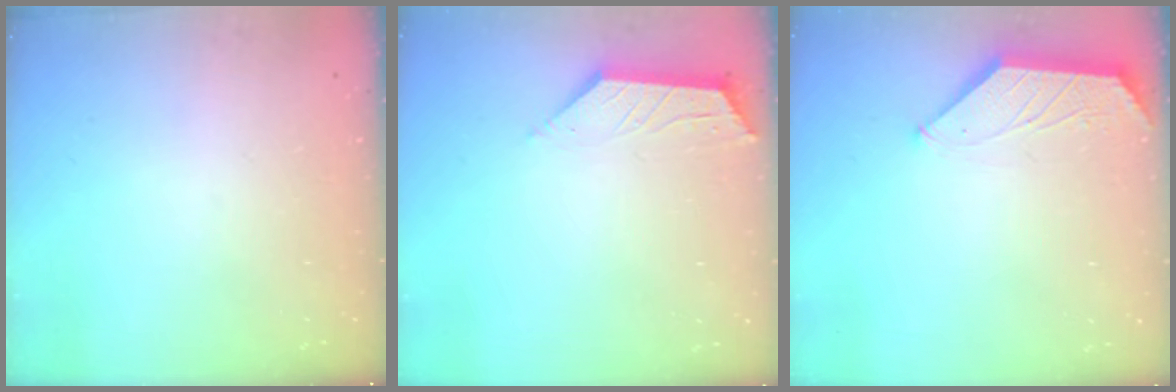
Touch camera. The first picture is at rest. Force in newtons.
{"total": 3.0, "press": 2.9, "slide": 0.5}
{"total": 1.9, "press": 1.9, "slide": 0.5}